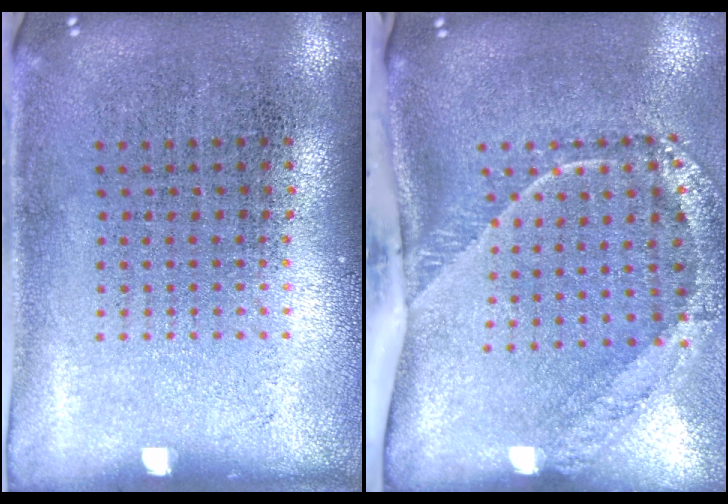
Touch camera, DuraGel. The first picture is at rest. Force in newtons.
{"total": 2.7, "press": 1.8, "slide": 2.0}